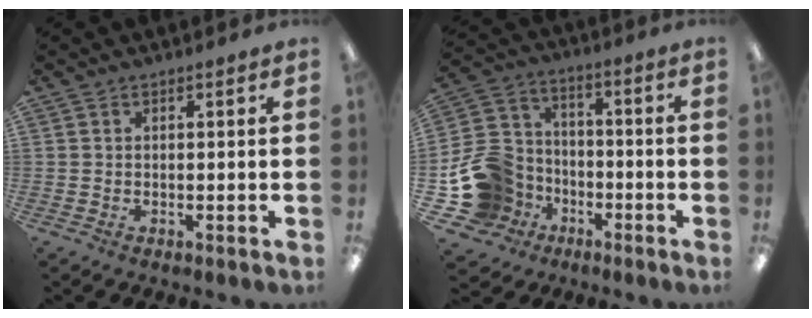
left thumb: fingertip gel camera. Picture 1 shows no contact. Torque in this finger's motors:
{"motor_torque": [-0.30, 0.62, -0.02, 0.07, 0.05]}